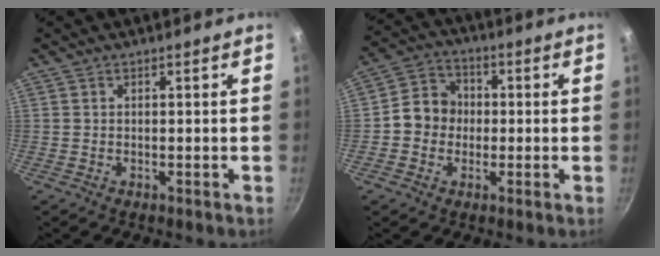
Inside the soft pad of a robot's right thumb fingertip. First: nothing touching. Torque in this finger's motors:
{"motor_torque": [0.40, 1.49, 0.52, -0.69, 0.02]}